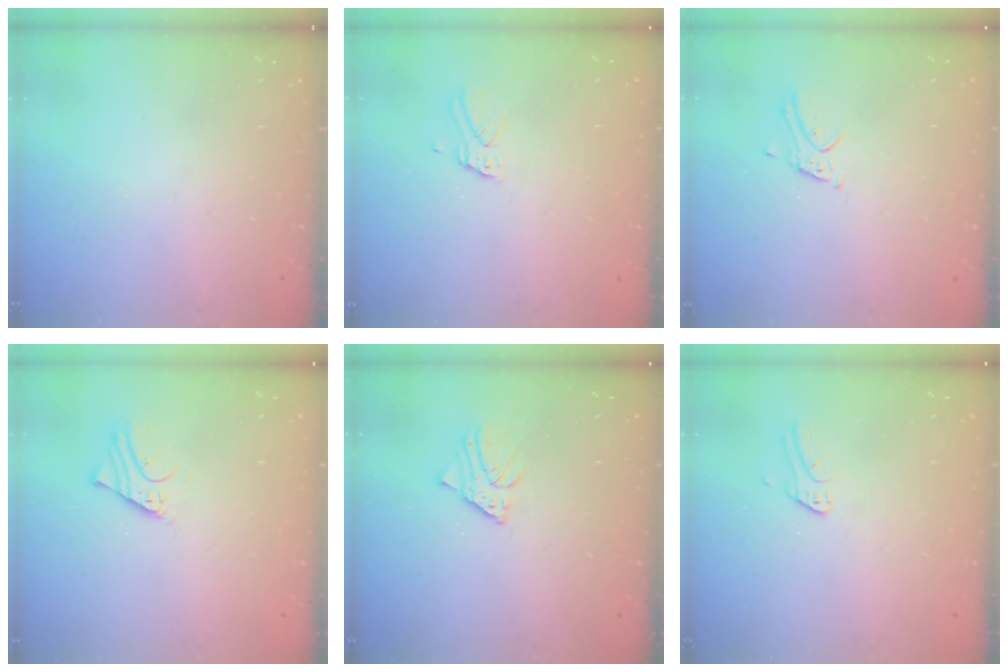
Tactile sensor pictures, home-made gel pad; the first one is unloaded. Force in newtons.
{"total": 2.8, "press": 2.8, "slide": 0.1}
{"total": 2.9, "press": 2.9, "slide": 0.2}
{"total": 2.6, "press": 2.6, "slide": 0.1}
{"total": 3.2, "press": 3.2, "slide": 0.2}
{"total": 2.8, "press": 2.8, "slide": 0.2}